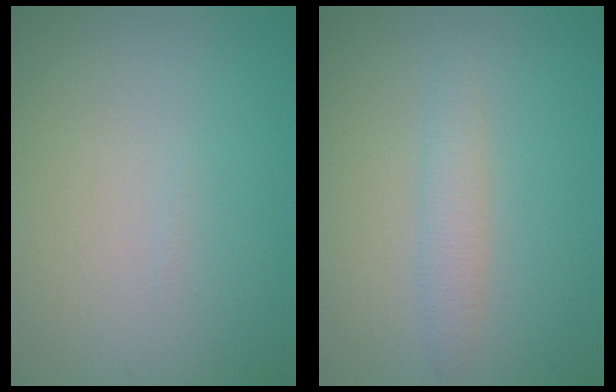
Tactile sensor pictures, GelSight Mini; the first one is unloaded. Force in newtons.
{"total": 1.9, "press": 1.9, "slide": 0.1}